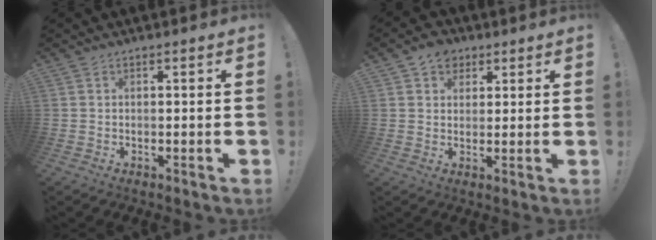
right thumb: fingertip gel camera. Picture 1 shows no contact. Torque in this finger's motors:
{"motor_torque": [-0.50, 0.50, 0.03, -0.01, 0.04]}